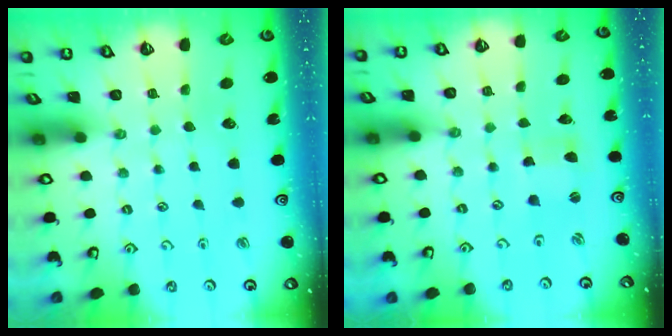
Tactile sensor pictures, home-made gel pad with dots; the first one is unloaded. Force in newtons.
{"total": 1.2, "press": 1.1, "slide": 0.3}